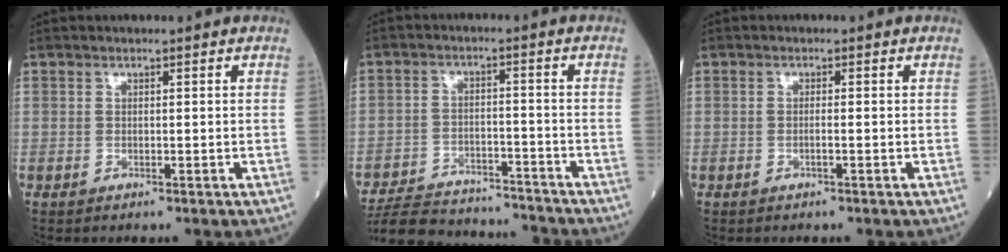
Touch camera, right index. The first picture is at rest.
{"total": 15.3, "force": [-14.6, 3.3, 3.5], "torque": [-0.069, 0.011, -0.216]}
{"total": 0.8, "force": [-0.4, -0.1, 0.8], "torque": [-0.014, 0.002, -0.007]}